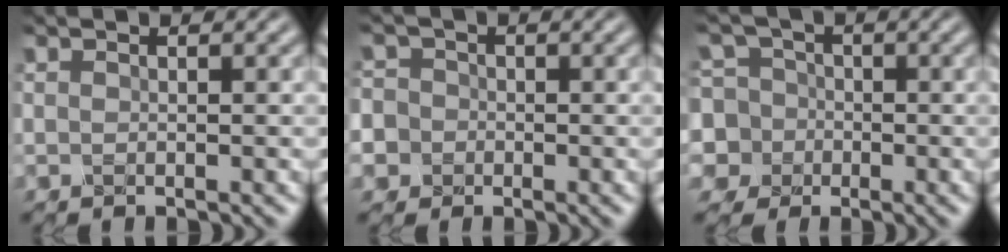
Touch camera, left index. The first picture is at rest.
{"total": 7.4, "force": [-2.1, 6.8, 1.9], "torque": [-0.053, 0.005, -0.079]}
{"total": 9.2, "force": [-1.4, 8.8, 2.4], "torque": [-0.075, 0.014, -0.063]}